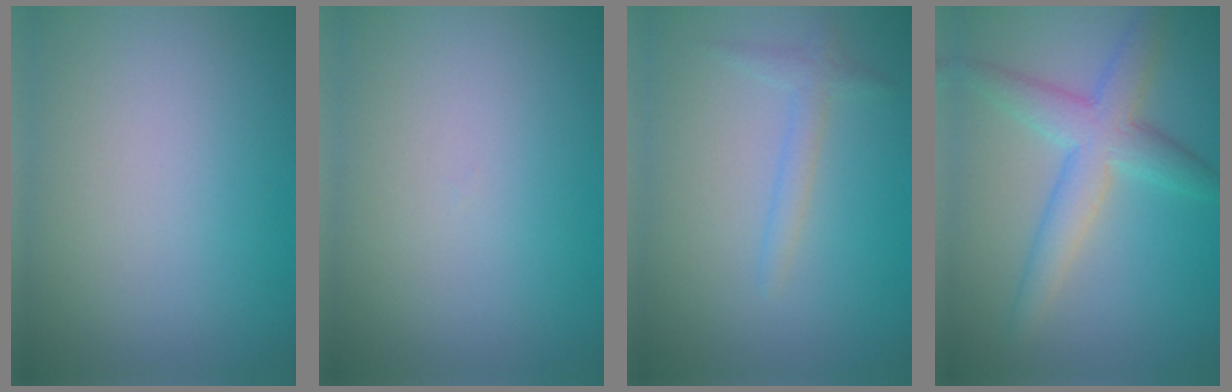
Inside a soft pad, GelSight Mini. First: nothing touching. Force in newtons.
{"total": 0.0}
{"total": 1.6, "press": 1.6, "slide": 0.1}
{"total": 4.8, "press": 4.8, "slide": 0.1}